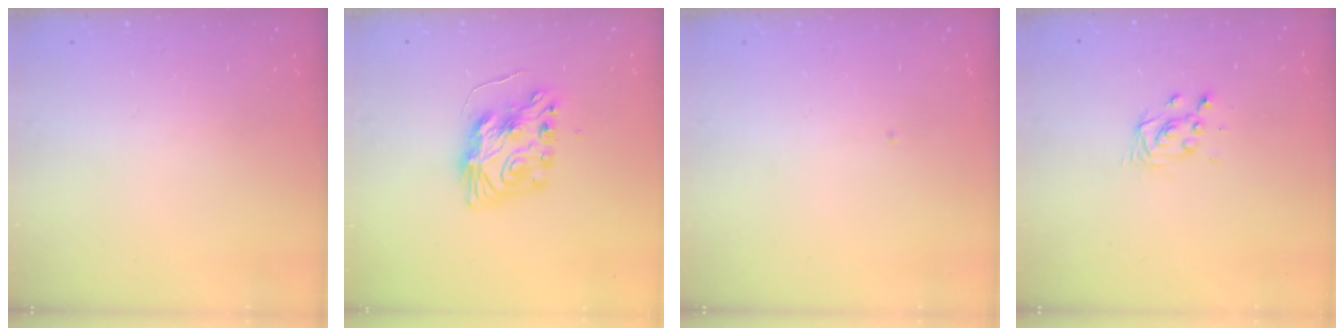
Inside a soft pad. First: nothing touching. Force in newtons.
{"total": 9.0, "press": 9.0, "slide": 0.9}
{"total": 0.0}
{"total": 4.7, "press": 4.7, "slide": 0.5}